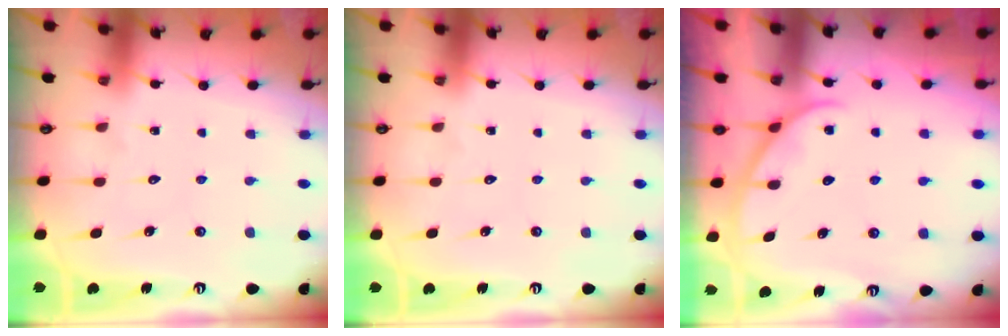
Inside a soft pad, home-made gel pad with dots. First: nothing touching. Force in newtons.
{"total": 0.0}
{"total": 2.7, "press": 2.6, "slide": 0.3}